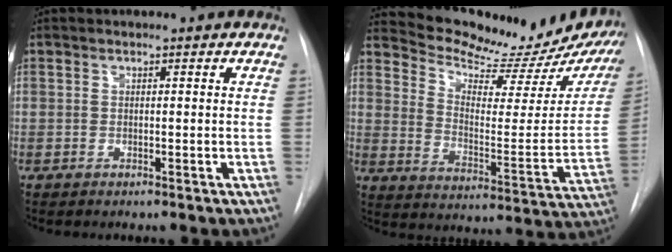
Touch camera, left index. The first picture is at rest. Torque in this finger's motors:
{"motor_torque": [1.06, -1.08, 0.16, 0.00]}